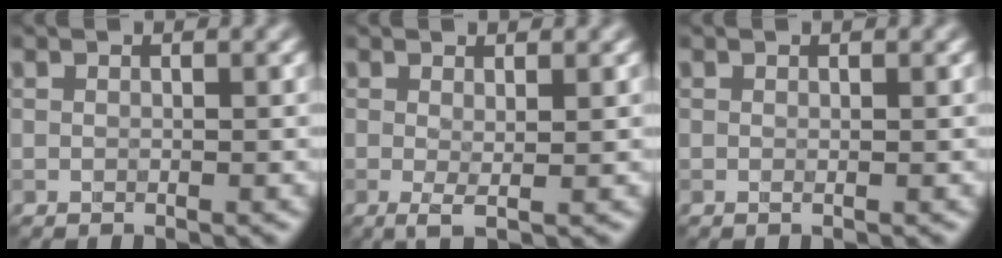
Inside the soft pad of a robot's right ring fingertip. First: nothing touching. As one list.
[{"total": 1.5, "force": [0.0, 0.2, 1.5], "torque": [-0.033, -0.006, 0.000]}, {"total": 0.0}]